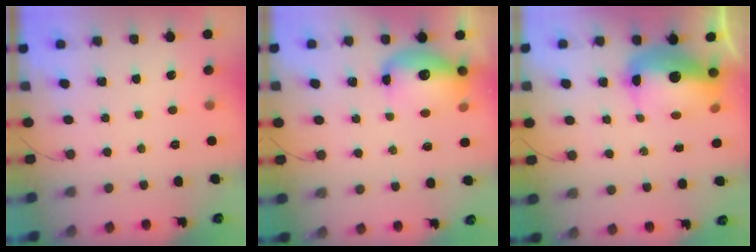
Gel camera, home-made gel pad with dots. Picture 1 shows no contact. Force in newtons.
{"total": 12.9, "press": 12.6, "slide": 2.6}
{"total": 11.6, "press": 11.4, "slide": 2.2}